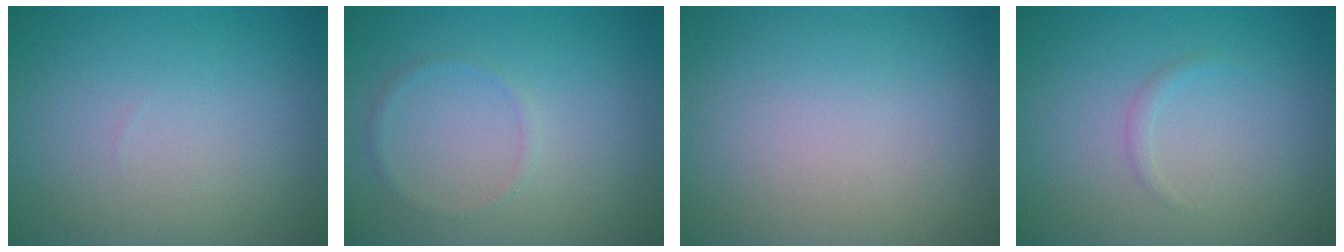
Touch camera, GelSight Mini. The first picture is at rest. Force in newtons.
{"total": 0.8, "press": 0.8, "slide": 0.1}
{"total": 0.0}
{"total": 0.7, "press": 0.7, "slide": 0.0}